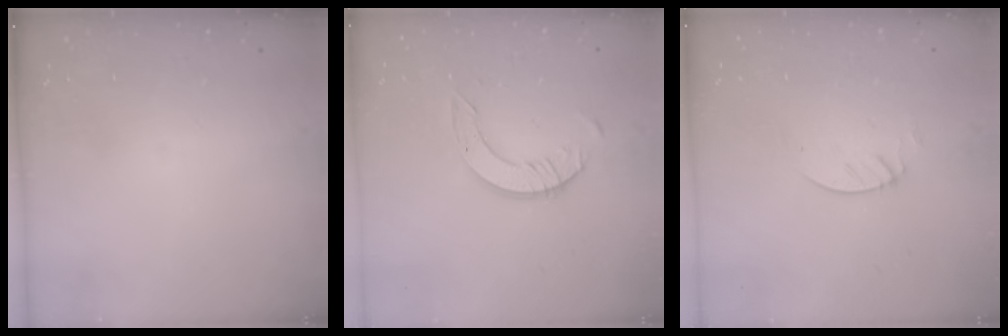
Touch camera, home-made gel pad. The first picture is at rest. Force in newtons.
{"total": 6.9, "press": 6.8, "slide": 0.7}
{"total": 2.3, "press": 2.3, "slide": 0.2}